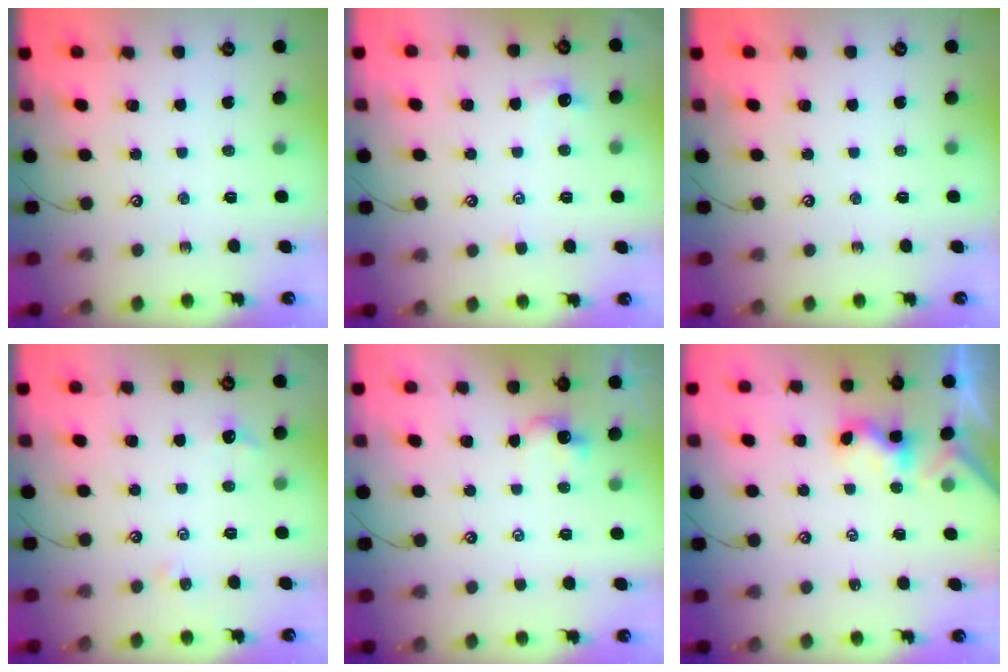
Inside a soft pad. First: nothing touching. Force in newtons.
{"total": 0.6, "press": 0.1, "slide": 0.6}
{"total": 0.0}
{"total": 1.6, "press": 1.5, "slide": 0.6}
{"total": 2.6, "press": 2.6, "slide": 0.0}
{"total": 2.3, "press": 2.3, "slide": 0.0}